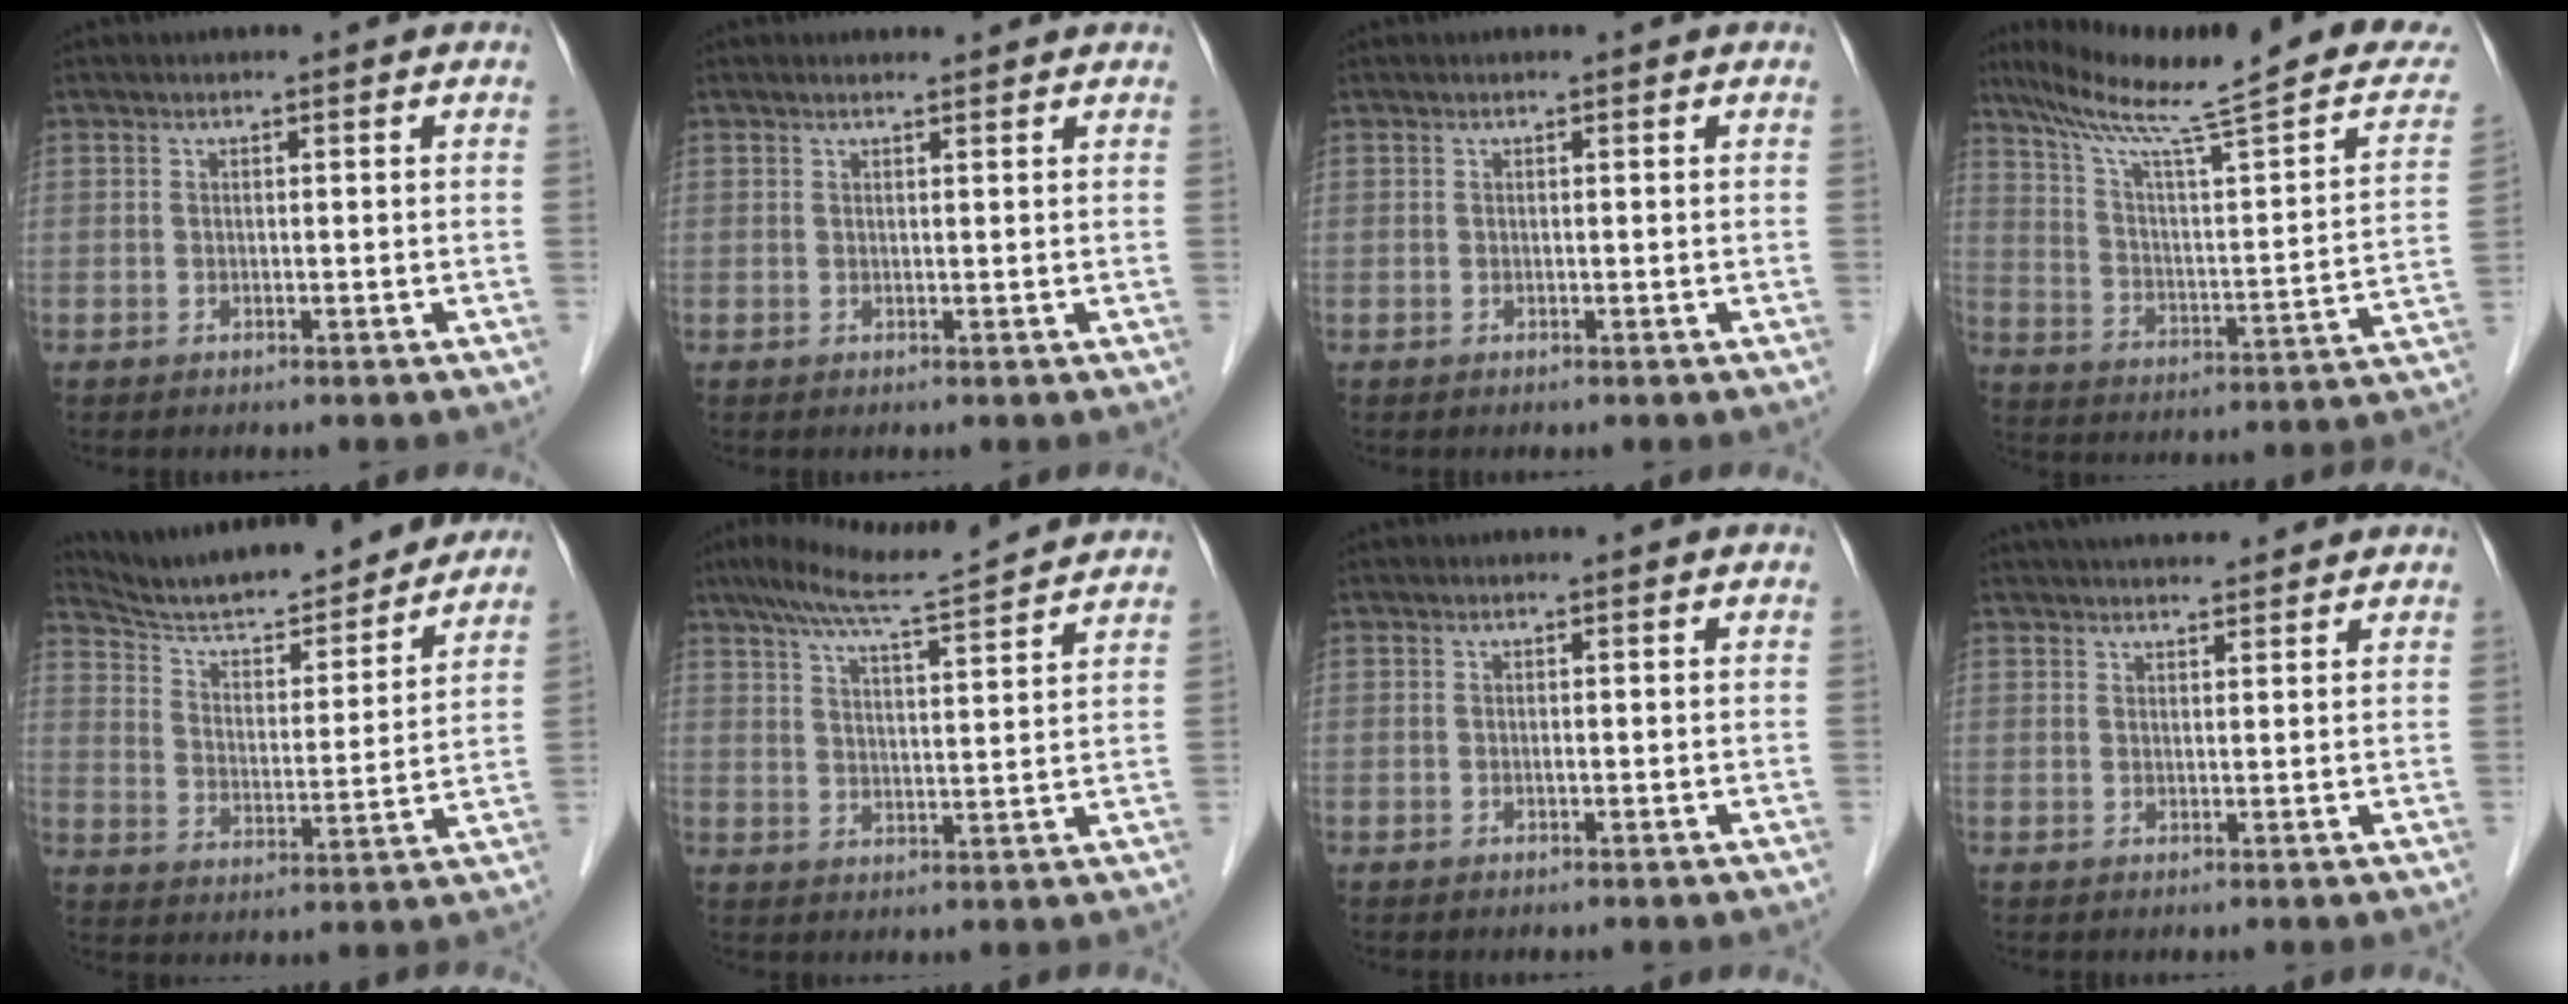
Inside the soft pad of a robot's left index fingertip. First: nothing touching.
{"total": 2.4, "force": [2.4, 0.2, 0.5], "torque": [-0.014, 0.015, 0.031]}
{"total": 0.0}
{"total": 25.8, "force": [21.2, 1.8, 14.7], "torque": [-0.224, -0.024, 0.293]}
{"total": 19.5, "force": [18.2, 3.1, 6.5], "torque": [-0.102, -0.004, 0.271]}
{"total": 12.7, "force": [11.5, -0.7, 5.5], "torque": [-0.105, 0.022, 0.165]}
{"total": 0.0}
{"total": 7.7, "force": [7.1, 1.4, 2.7], "torque": [-0.040, 0.029, 0.099]}